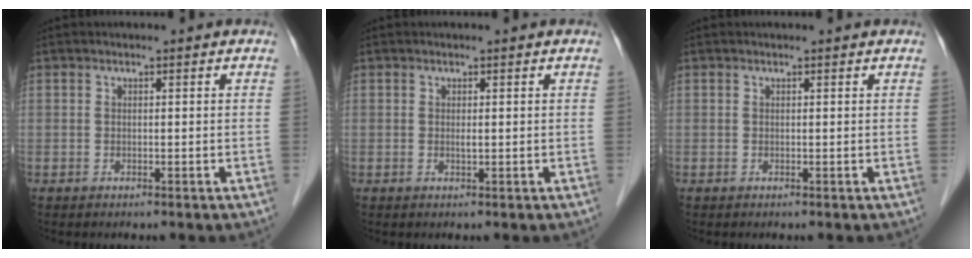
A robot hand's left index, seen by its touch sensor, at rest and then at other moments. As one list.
[{"total": 0.6, "force": [0.2, 0.0, 0.6], "torque": [-0.015, -0.002, 0.004]}, {"total": 0.6, "force": [0.6, -0.1, 0.1], "torque": [-0.007, -0.001, 0.009]}]